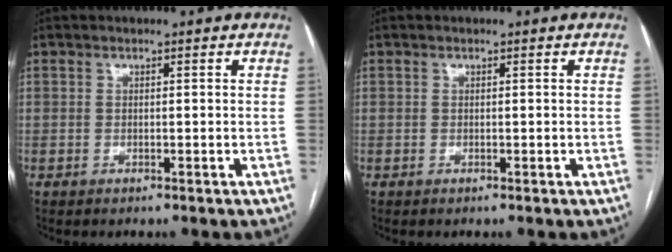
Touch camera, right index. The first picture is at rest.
{"total": 0.0}